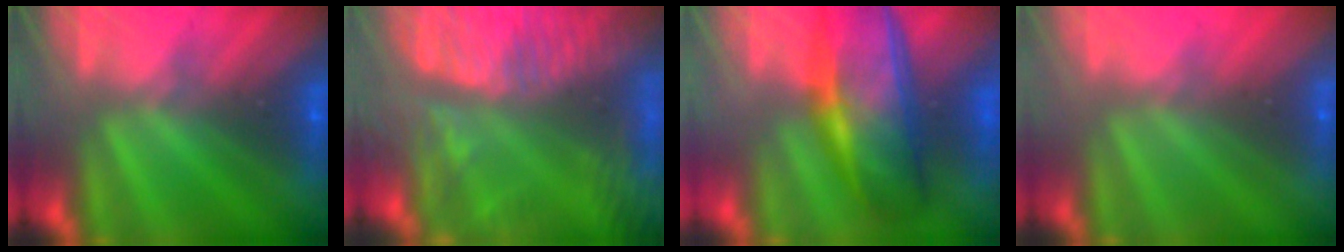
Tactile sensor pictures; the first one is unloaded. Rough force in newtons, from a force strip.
{"total": 7.4}
{"total": 7.5}
{"total": 2.5}